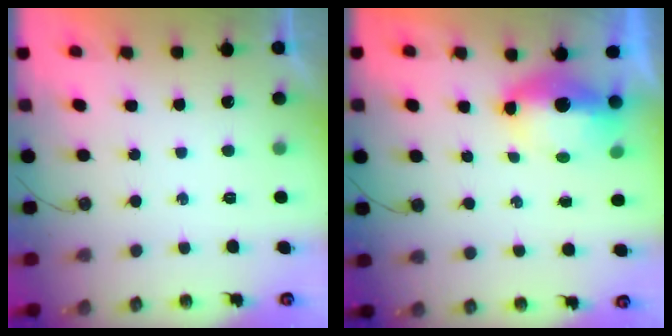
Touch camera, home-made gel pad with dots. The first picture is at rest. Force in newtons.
{"total": 7.3, "press": 7.1, "slide": 1.6}